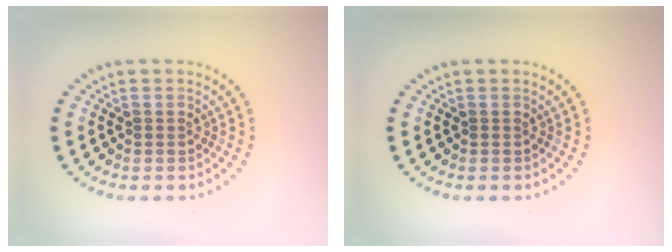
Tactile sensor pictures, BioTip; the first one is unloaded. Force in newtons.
{"total": 0.0}